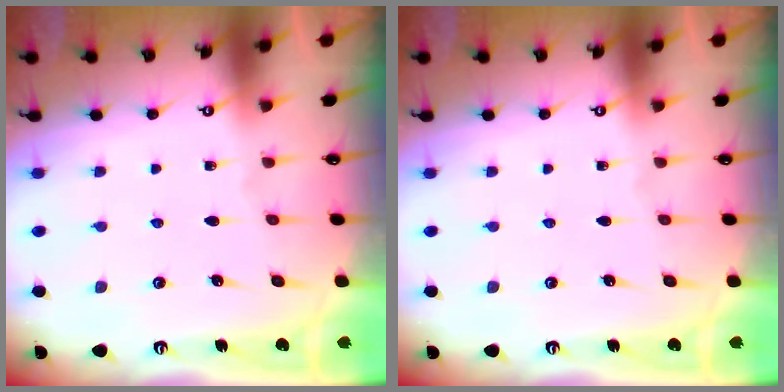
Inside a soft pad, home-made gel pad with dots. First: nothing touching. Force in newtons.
{"total": 0.0}